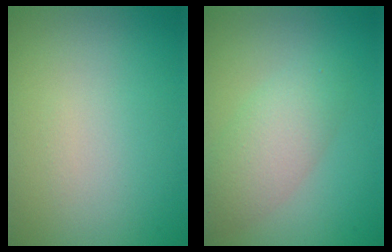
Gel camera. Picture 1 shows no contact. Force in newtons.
{"total": 3.6, "press": 3.6, "slide": 0.3}